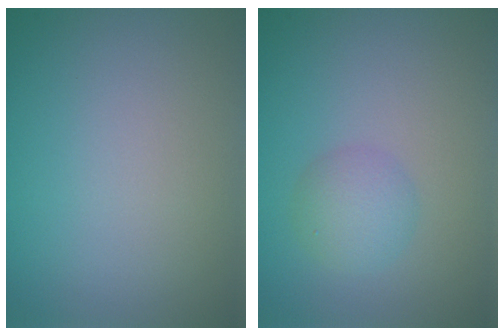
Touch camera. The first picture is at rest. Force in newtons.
{"total": 2.4, "press": 2.4, "slide": 0.1}